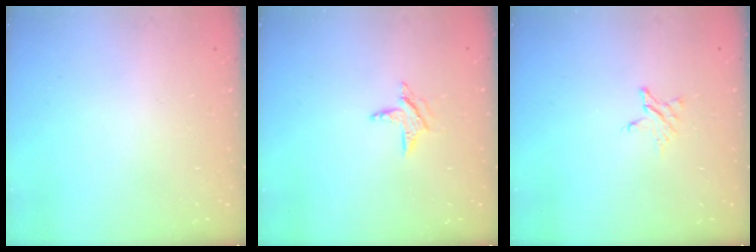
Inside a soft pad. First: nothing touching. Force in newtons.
{"total": 6.2, "press": 6.1, "slide": 0.7}
{"total": 2.8, "press": 2.8, "slide": 0.3}